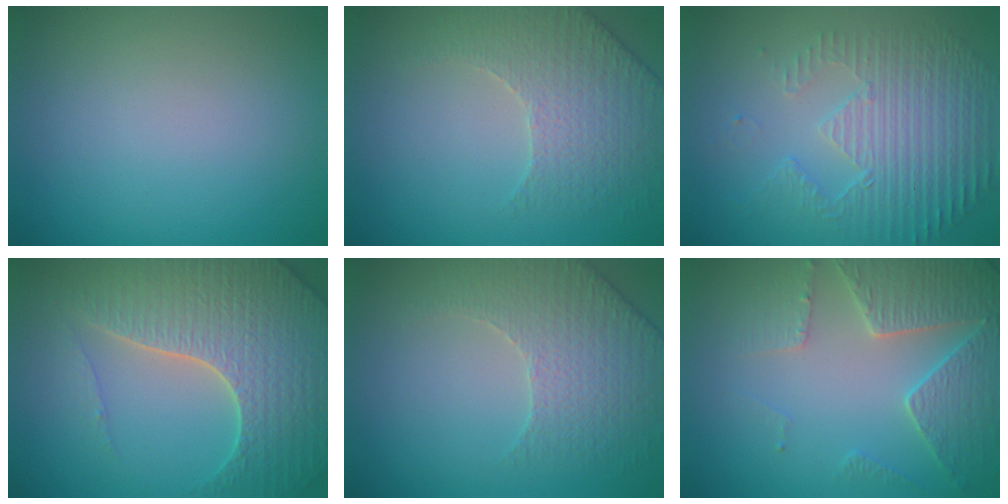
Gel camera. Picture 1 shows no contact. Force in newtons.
{"total": 3.1, "press": 3.0, "slide": 1.0}
{"total": 5.2, "press": 3.6, "slide": 3.7}
{"total": 7.0, "press": 6.8, "slide": 1.8}
{"total": 3.1, "press": 3.0, "slide": 1.0}
{"total": 4.5, "press": 4.3, "slide": 1.4}